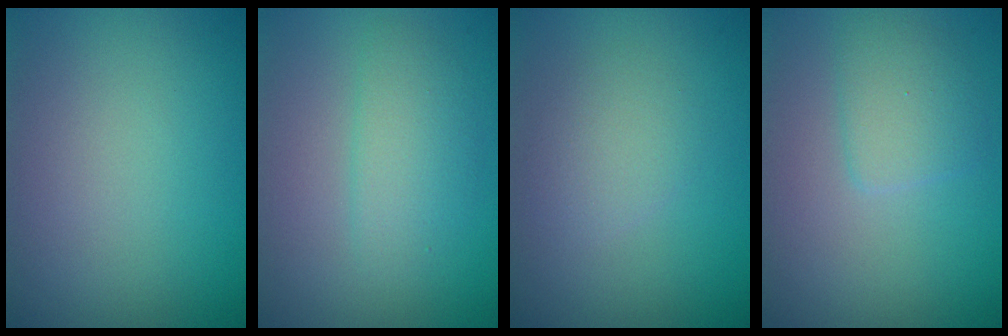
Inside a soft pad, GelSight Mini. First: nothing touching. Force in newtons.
{"total": 2.4, "press": 2.4, "slide": 0.0}
{"total": 1.7, "press": 1.7, "slide": 0.0}
{"total": 2.2, "press": 2.2, "slide": 0.1}